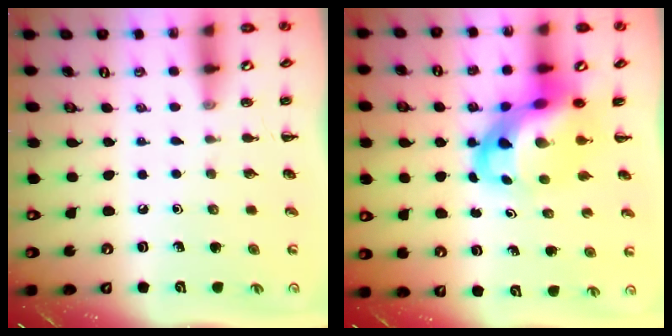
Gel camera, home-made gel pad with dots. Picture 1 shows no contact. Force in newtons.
{"total": 9.0, "press": 8.5, "slide": 2.7}